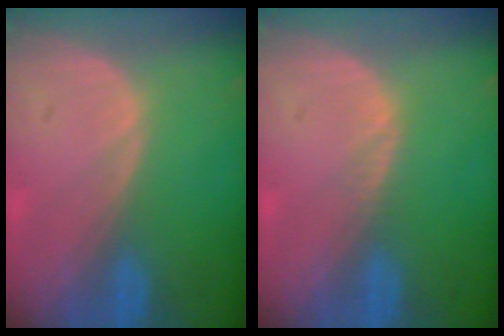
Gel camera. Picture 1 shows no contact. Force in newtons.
{"total": 0.5, "press": 0.5, "slide": 0.1}